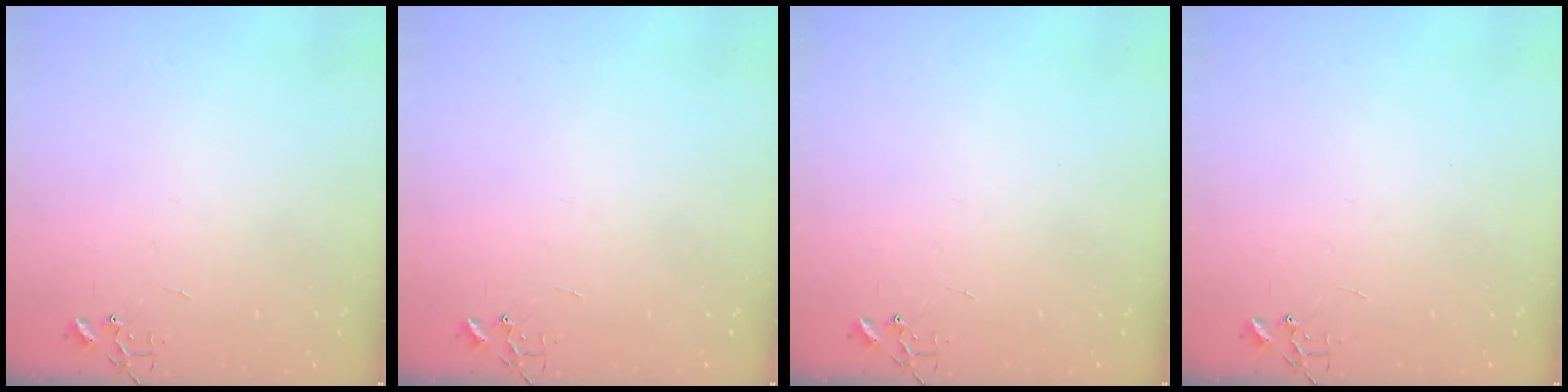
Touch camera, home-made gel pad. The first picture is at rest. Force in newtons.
{"total": 0.0}
{"total": 0.0}
{"total": 0.0}